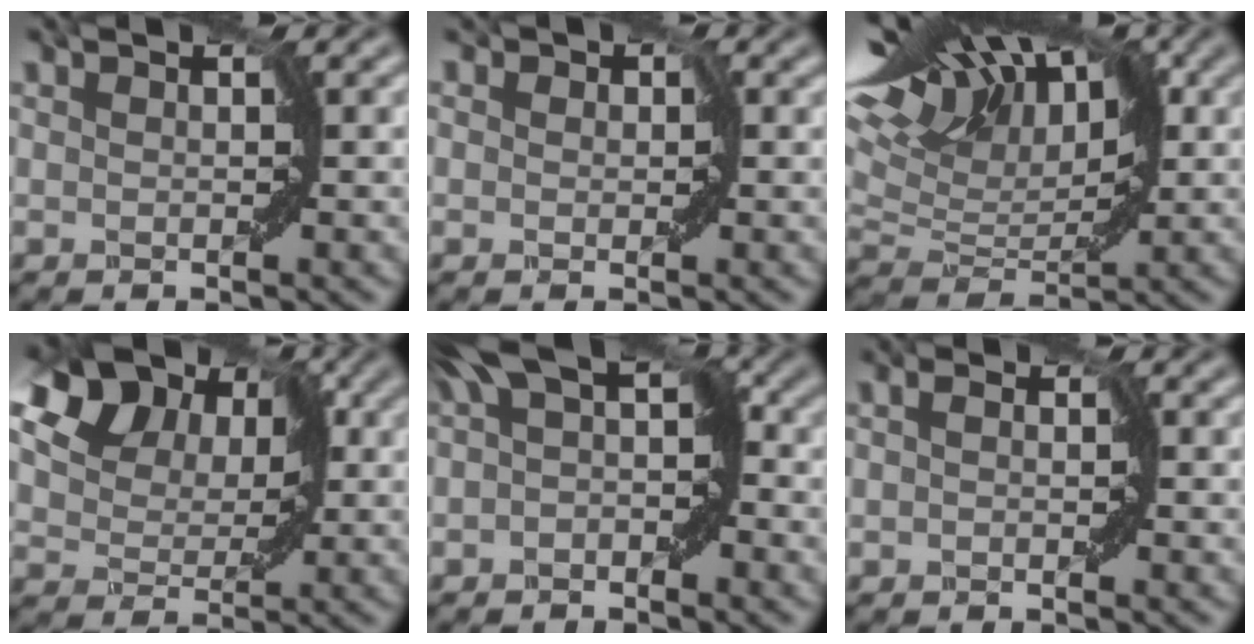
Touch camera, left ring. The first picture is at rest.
{"total": 0.7, "force": [-0.1, 0.6, -0.2], "torque": [0.011, -0.003, -0.001]}
{"total": 11.3, "force": [6.8, 5.3, 7.3], "torque": [-0.131, 0.031, 0.110]}
{"total": 12.3, "force": [5.9, 8.7, 6.5], "torque": [-0.106, 0.034, 0.108]}
{"total": 4.4, "force": [0.4, 2.0, 3.8], "torque": [-0.049, 0.013, -0.004]}
{"total": 0.6, "force": [-0.5, 0.2, 0.0], "torque": [0.002, -0.002, -0.007]}